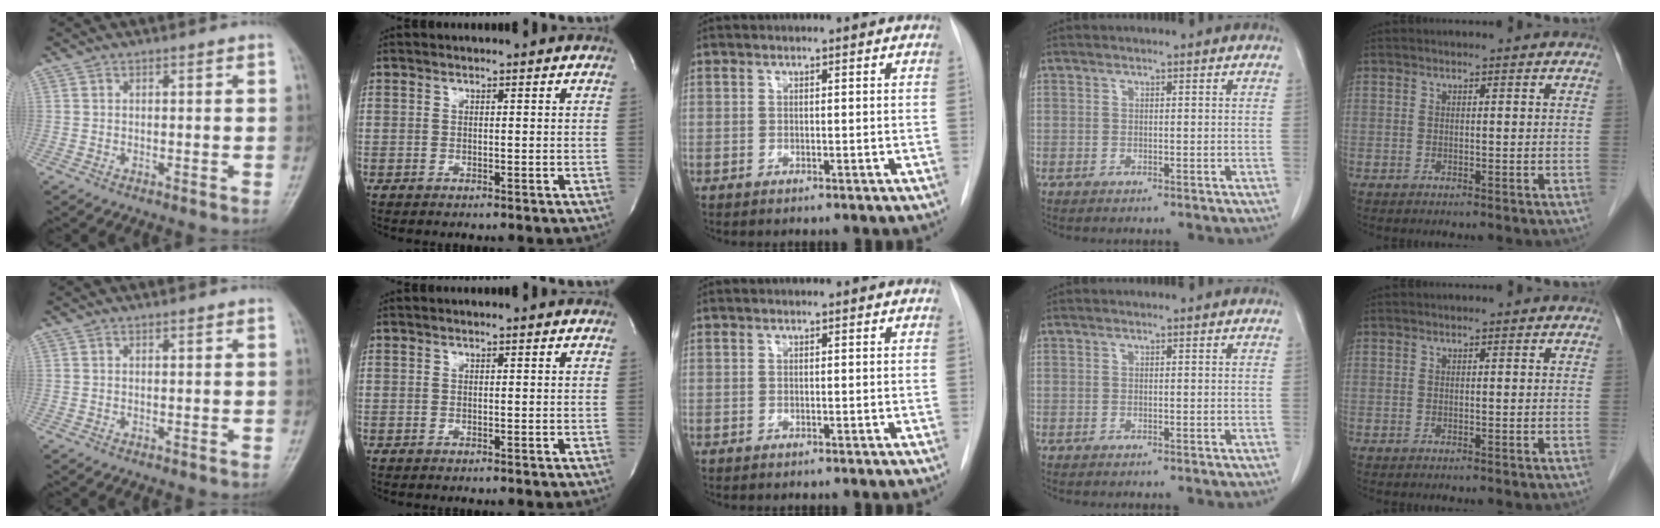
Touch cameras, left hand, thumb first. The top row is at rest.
{}